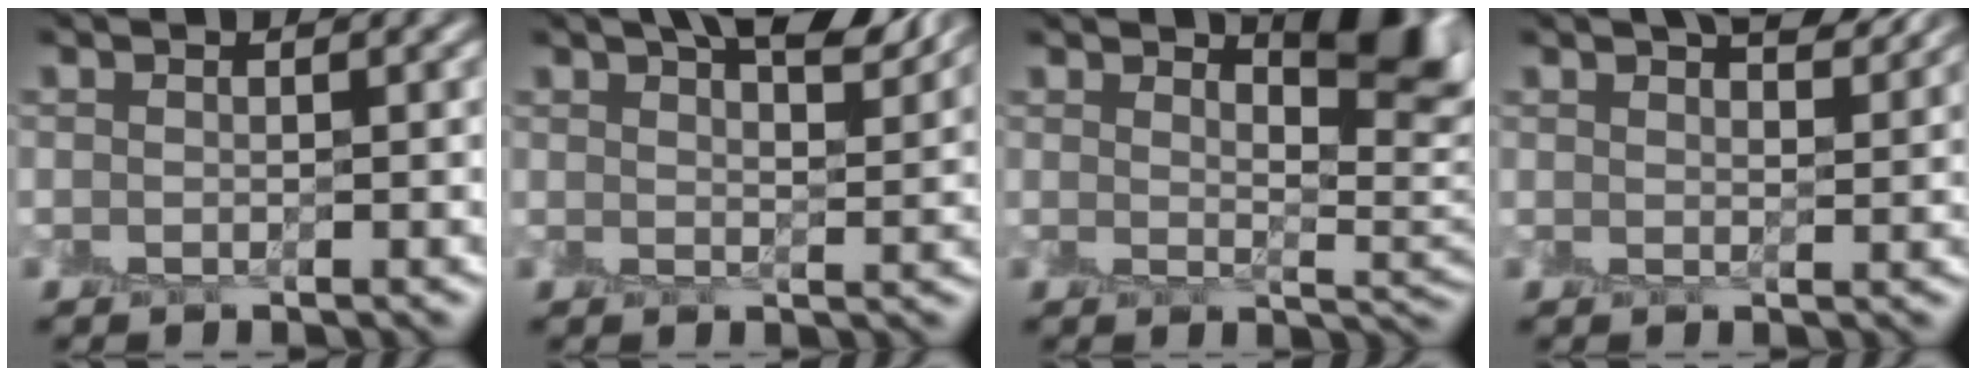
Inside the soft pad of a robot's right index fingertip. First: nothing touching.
{"total": 6.6, "force": [4.6, 1.8, 4.3], "torque": [-0.027, 0.025, 0.047]}
{"total": 6.7, "force": [3.6, 2.0, 5.2], "torque": [-0.042, 0.012, 0.056]}
{"total": 5.3, "force": [3.9, 1.7, 3.2], "torque": [-0.018, 0.022, 0.034]}